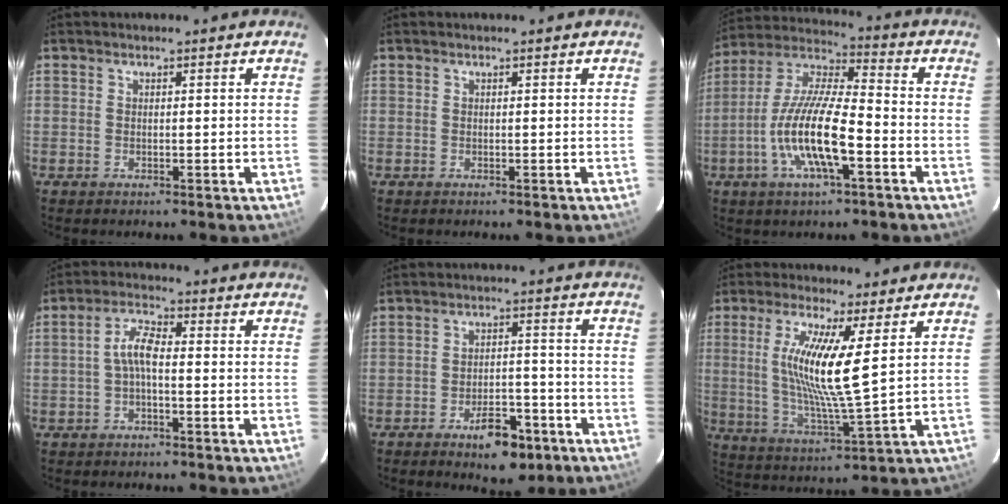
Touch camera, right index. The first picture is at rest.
{"total": 0.0}
{"total": 14.8, "force": [-5.3, 3.5, 13.4], "torque": [-0.271, -0.008, -0.106]}
{"total": 4.1, "force": [-1.0, 1.3, 3.8], "torque": [-0.082, 0.014, -0.021]}
{"total": 8.6, "force": [-5.3, 3.9, 5.4], "torque": [-0.090, 0.009, -0.070]}
{"total": 12.4, "force": [3.1, 0.5, 11.9], "torque": [-0.230, -0.015, 0.061]}